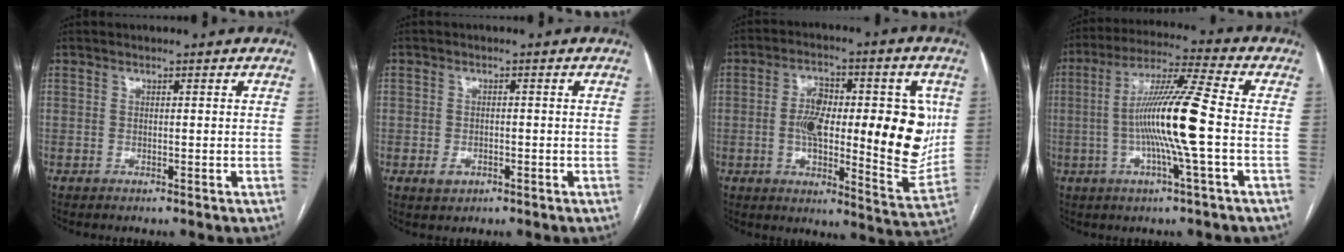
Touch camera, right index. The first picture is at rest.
{"total": 2.5, "force": [-1.0, 2.0, 0.9], "torque": [-0.013, 0.003, -0.008]}
{"total": 18.9, "force": [1.3, 6.6, 17.7], "torque": [-0.253, 0.005, 0.023]}
{"total": 13.0, "force": [-1.6, -0.9, 12.9], "torque": [-0.240, 0.003, -0.037]}